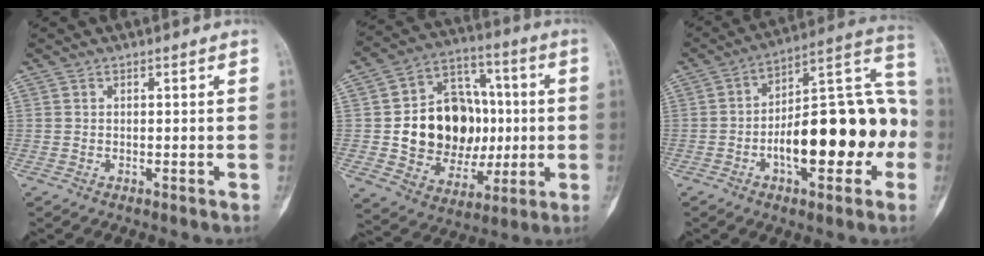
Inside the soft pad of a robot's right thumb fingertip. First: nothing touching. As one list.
[{"total": 20.9, "force": [0.1, 15.7, 13.7], "torque": [-0.170, 0.021, 0.018]}, {"total": 23.5, "force": [-4.8, 9.9, 20.7], "torque": [-0.281, 0.050, -0.073]}]